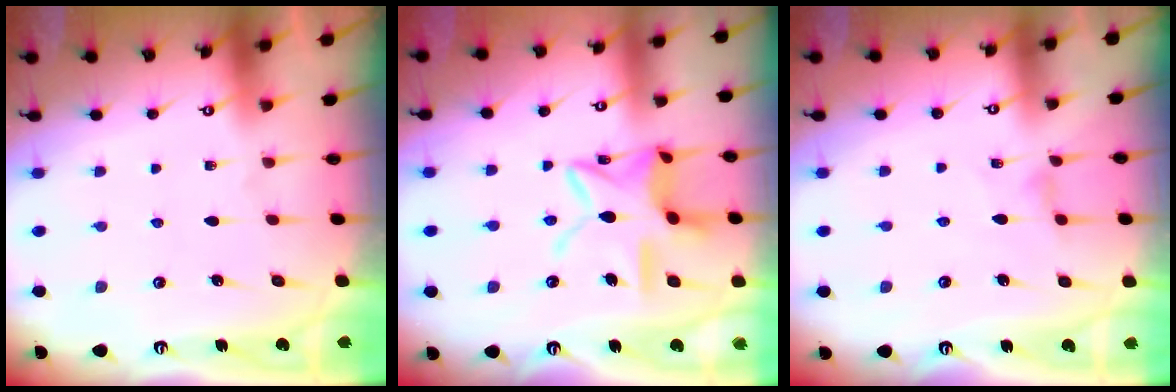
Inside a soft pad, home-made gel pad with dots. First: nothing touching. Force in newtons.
{"total": 14.9, "press": 14.8, "slide": 1.2}
{"total": 1.3, "press": 1.3, "slide": 0.2}